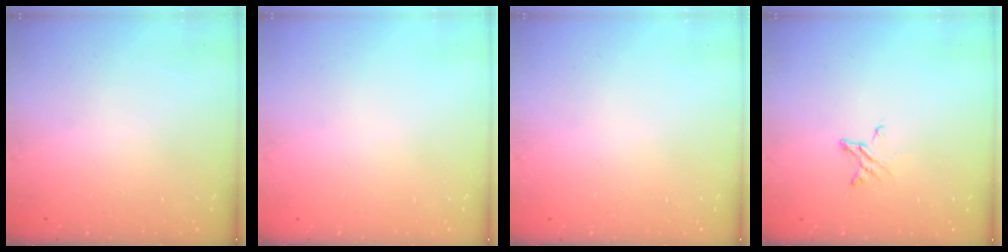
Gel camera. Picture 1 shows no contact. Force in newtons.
{"total": 0.0}
{"total": 0.0}
{"total": 2.9, "press": 2.9, "slide": 0.3}